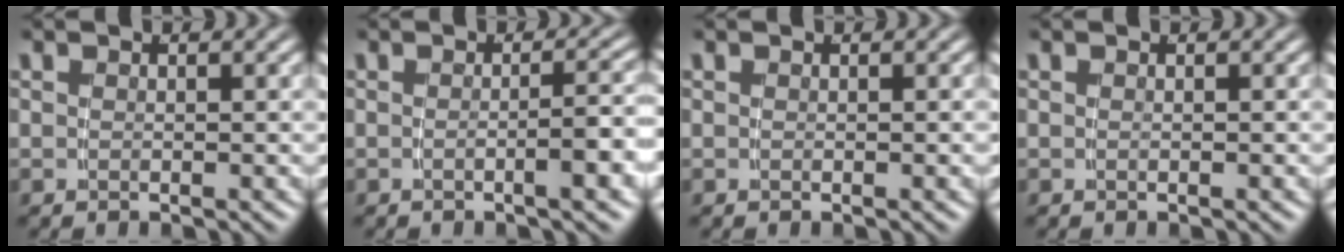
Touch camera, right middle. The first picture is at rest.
{"total": 2.5, "force": [-1.0, 0.0, 2.3], "torque": [-0.027, 0.008, -0.019]}
{"total": 0.0}
{"total": 0.0}